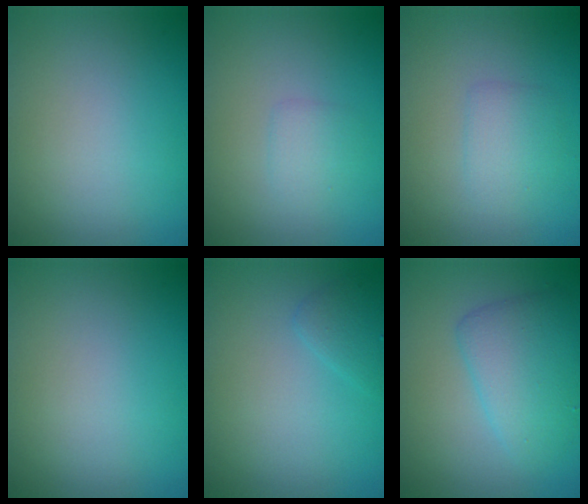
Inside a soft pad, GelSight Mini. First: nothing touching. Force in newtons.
{"total": 1.3, "press": 1.2, "slide": 0.0}
{"total": 1.9, "press": 1.9, "slide": 0.1}
{"total": 0.0}
{"total": 1.3, "press": 1.3, "slide": 0.1}
{"total": 4.2, "press": 4.2, "slide": 0.3}